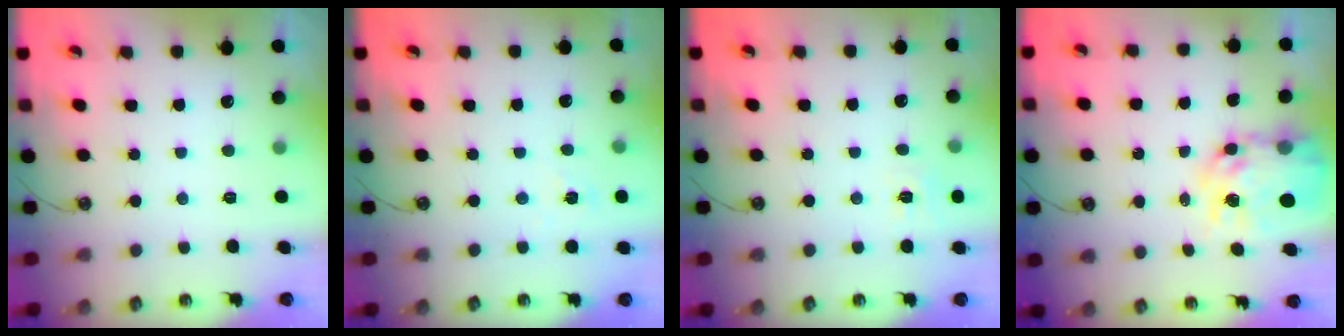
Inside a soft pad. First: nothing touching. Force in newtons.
{"total": 3.2, "press": 3.2, "slide": 0.3}
{"total": 5.6, "press": 5.6, "slide": 0.5}
{"total": 14.1, "press": 14.1, "slide": 1.2}